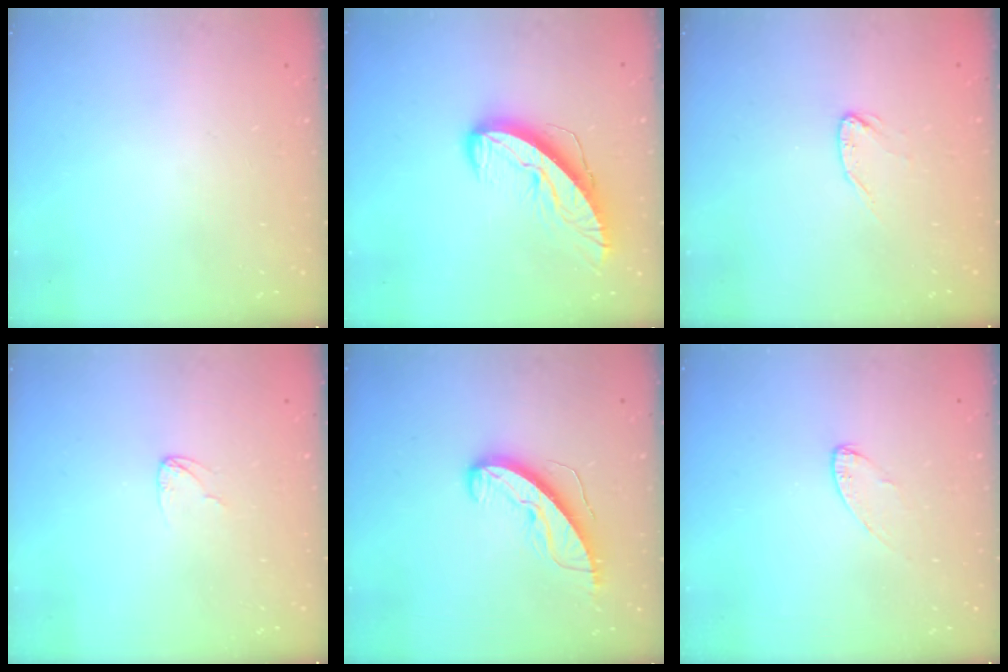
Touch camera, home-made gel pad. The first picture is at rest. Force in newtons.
{"total": 11.0, "press": 11.0, "slide": 1.3}
{"total": 4.0, "press": 3.9, "slide": 0.4}
{"total": 2.3, "press": 2.3, "slide": 0.1}
{"total": 9.8, "press": 9.8, "slide": 0.6}
{"total": 4.3, "press": 4.3, "slide": 0.4}